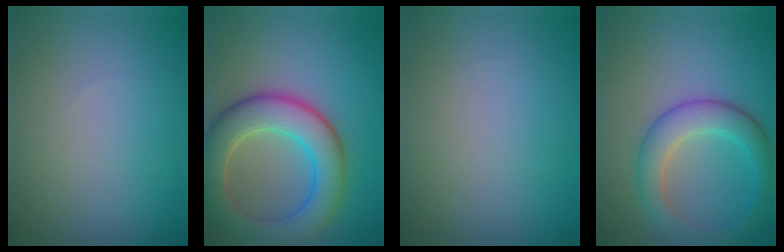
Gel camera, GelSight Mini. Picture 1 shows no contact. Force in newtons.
{"total": 7.7, "press": 7.7, "slide": 0.5}
{"total": 0.0}
{"total": 4.2, "press": 4.2, "slide": 0.1}